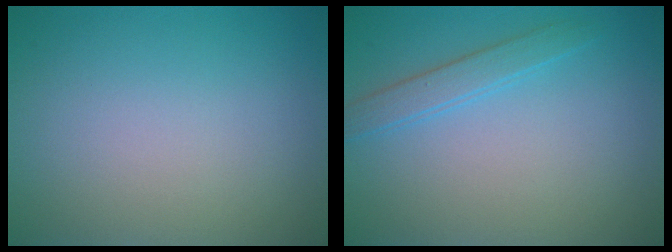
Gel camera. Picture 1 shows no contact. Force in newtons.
{"total": 2.0, "press": 2.0, "slide": 0.1}